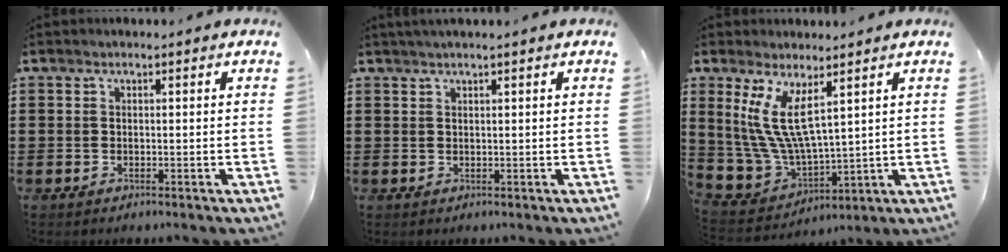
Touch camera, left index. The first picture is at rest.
{"total": 1.0, "force": [0.7, -0.1, 0.7], "torque": [-0.011, 0.001, 0.013]}
{"total": 10.4, "force": [4.7, 4.4, 8.2], "torque": [-0.204, -0.018, 0.085]}